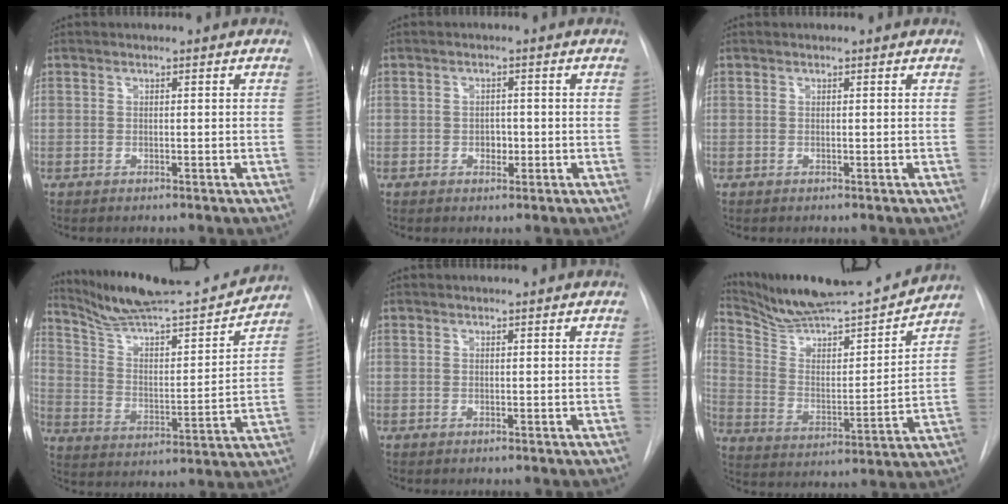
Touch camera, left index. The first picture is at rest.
{"total": 1.9, "force": [-0.5, 1.4, 1.2], "torque": [-0.015, 0.004, -0.005]}
{"total": 0.7, "force": [0.7, 0.2, 0.1], "torque": [-0.006, 0.010, 0.009]}
{"total": 21.2, "force": [19.6, 1.8, 7.8], "torque": [-0.124, -0.022, 0.299]}
{"total": 0.9, "force": [0.8, 0.0, 0.3], "torque": [-0.005, 0.011, 0.013]}
{"total": 20.7, "force": [19.4, 1.5, 7.0], "torque": [-0.120, -0.026, 0.302]}